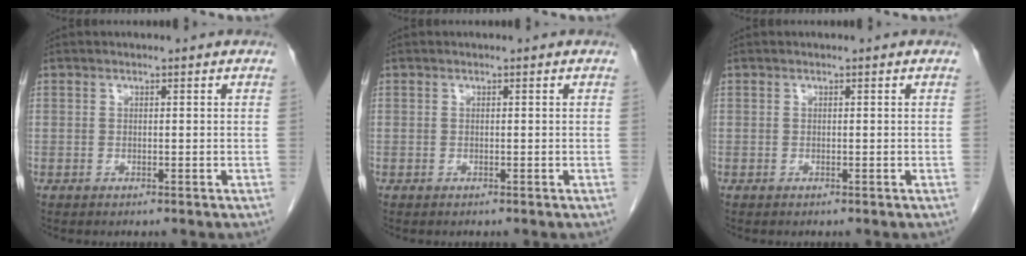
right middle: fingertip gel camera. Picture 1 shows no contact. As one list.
[{"total": 0.0}, {"total": 0.0}]